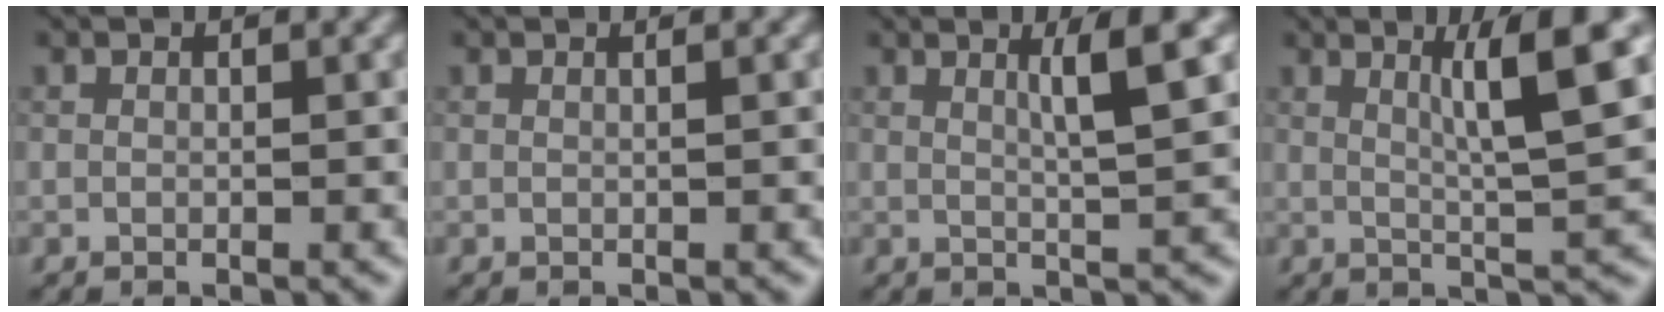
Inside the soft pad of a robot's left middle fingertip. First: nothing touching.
{"total": 1.2, "force": [0.5, 0.6, 1.0], "torque": [-0.005, 0.000, -0.009]}
{"total": 3.7, "force": [1.4, 0.4, 3.4], "torque": [-0.047, 0.004, 0.023]}
{"total": 6.4, "force": [2.2, 0.6, 6.0], "torque": [-0.088, 0.004, 0.040]}